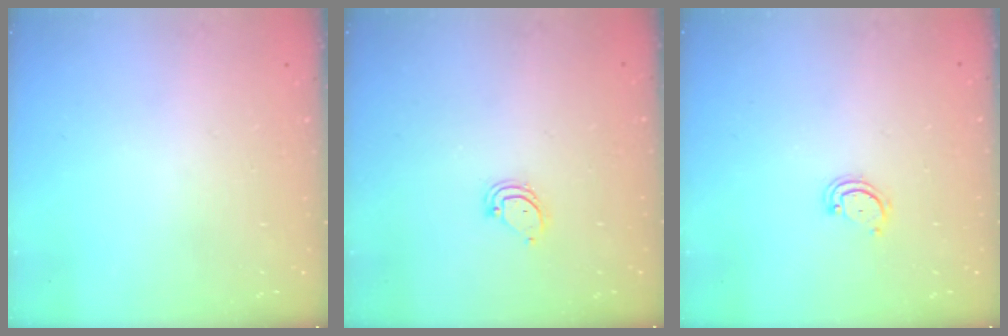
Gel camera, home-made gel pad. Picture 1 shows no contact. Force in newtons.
{"total": 3.3, "press": 3.3, "slide": 0.4}
{"total": 2.6, "press": 2.6, "slide": 0.3}